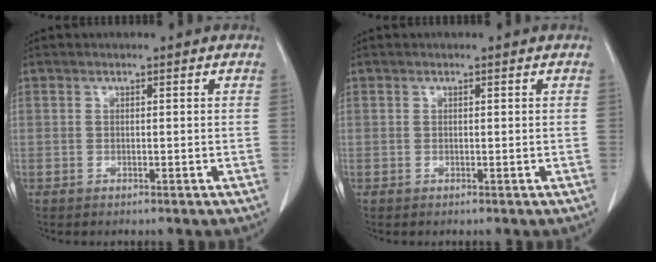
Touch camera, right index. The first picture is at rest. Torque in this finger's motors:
{"motor_torque": [0.01, -0.02, -0.01, 0.00]}